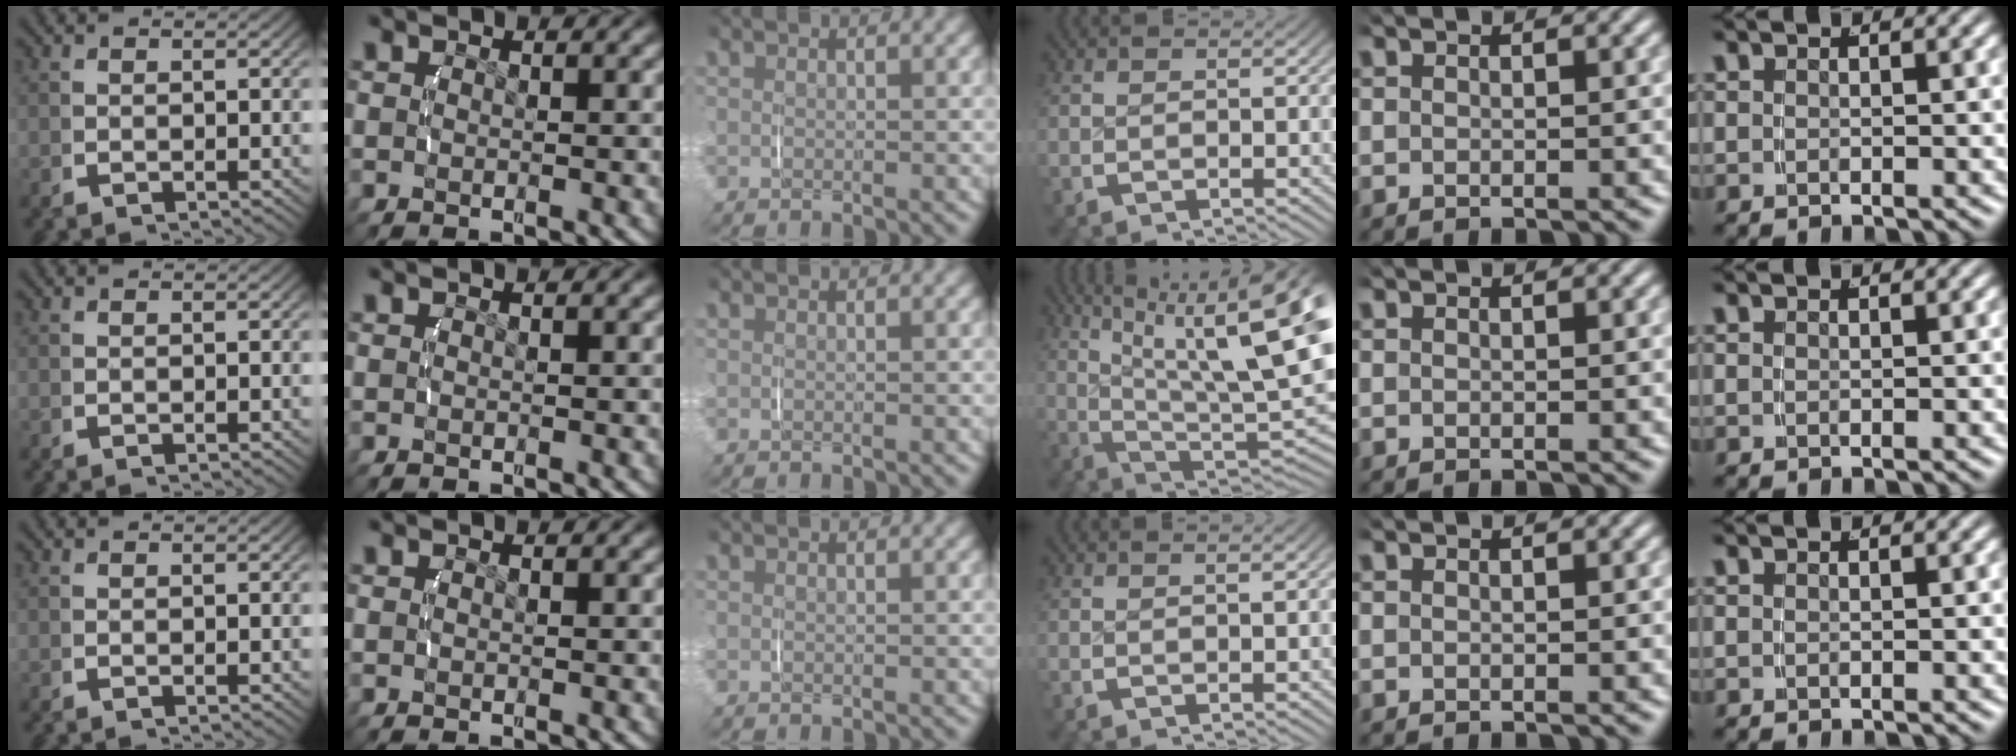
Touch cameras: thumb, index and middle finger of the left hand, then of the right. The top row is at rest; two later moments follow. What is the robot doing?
{"motion": "lift_and_place", "object": "glasses case"}